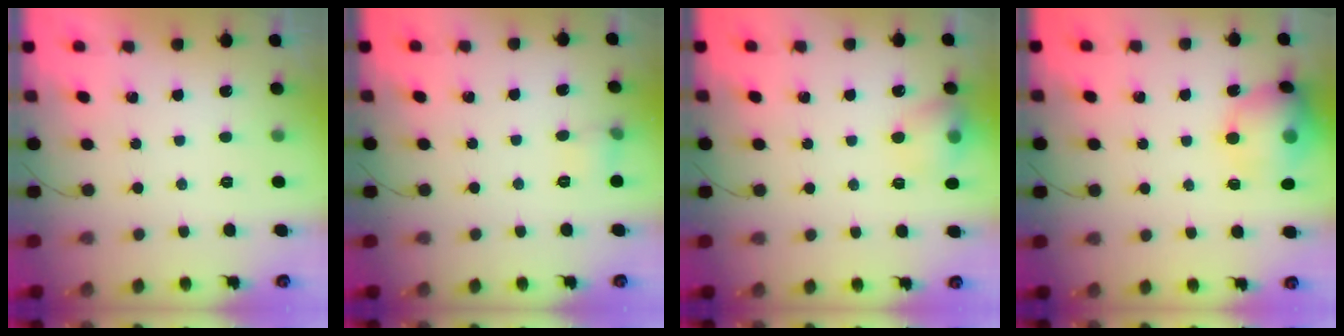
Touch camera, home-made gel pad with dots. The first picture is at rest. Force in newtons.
{"total": 5.1, "press": 4.9, "slide": 1.5}
{"total": 9.3, "press": 9.1, "slide": 1.6}
{"total": 13.9, "press": 13.7, "slide": 2.4}